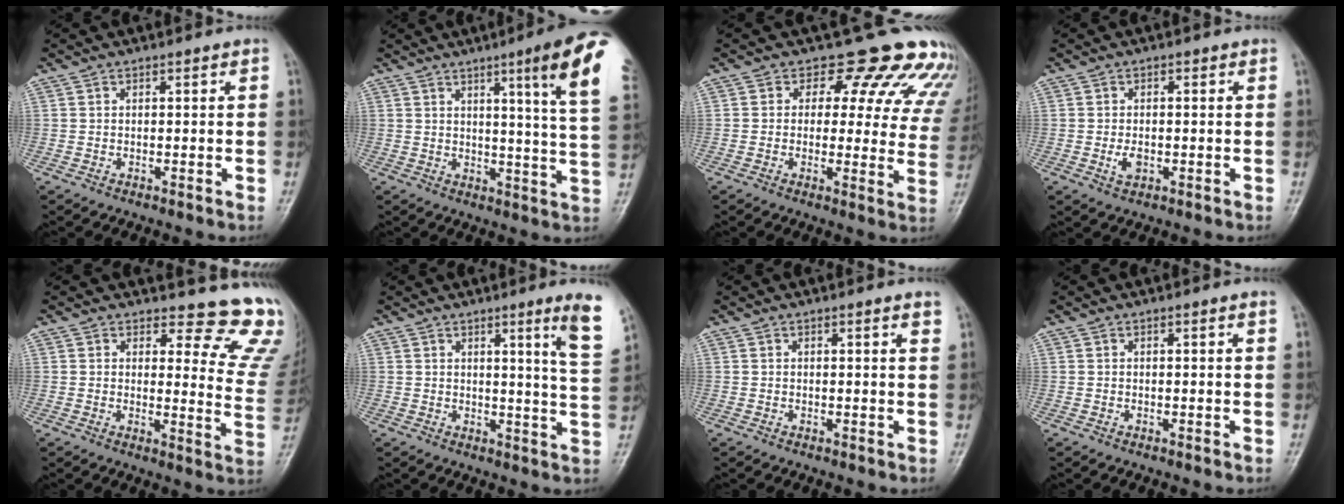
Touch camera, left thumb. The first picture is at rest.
{"total": 15.1, "force": [7.0, 0.4, 13.3], "torque": [-0.167, -0.036, 0.082]}
{"total": 15.6, "force": [12.9, 7.3, 5.1], "torque": [0.001, -0.075, 0.121]}
{"total": 2.6, "force": [-0.6, 1.7, 1.9], "torque": [-0.031, -0.001, -0.011]}
{"total": 12.9, "force": [11.9, 4.0, 3.0], "torque": [0.014, -0.126, 0.106]}
{"total": 8.7, "force": [4.7, -0.3, 7.3], "torque": [-0.090, -0.034, 0.061]}
{"total": 1.5, "force": [1.1, 0.0, 1.0], "torque": [-0.010, -0.004, 0.011]}
{"total": 0.5, "force": [0.3, -0.1, 0.4], "torque": [-0.014, -0.003, 0.007]}